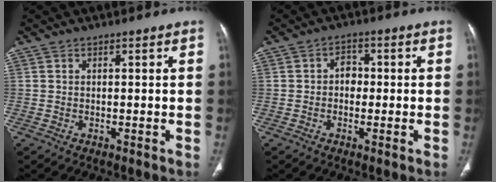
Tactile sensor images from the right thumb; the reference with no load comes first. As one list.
[{"total": 3.3, "force": [-0.2, 2.5, 2.1], "torque": [-0.013, 0.008, -0.012]}]